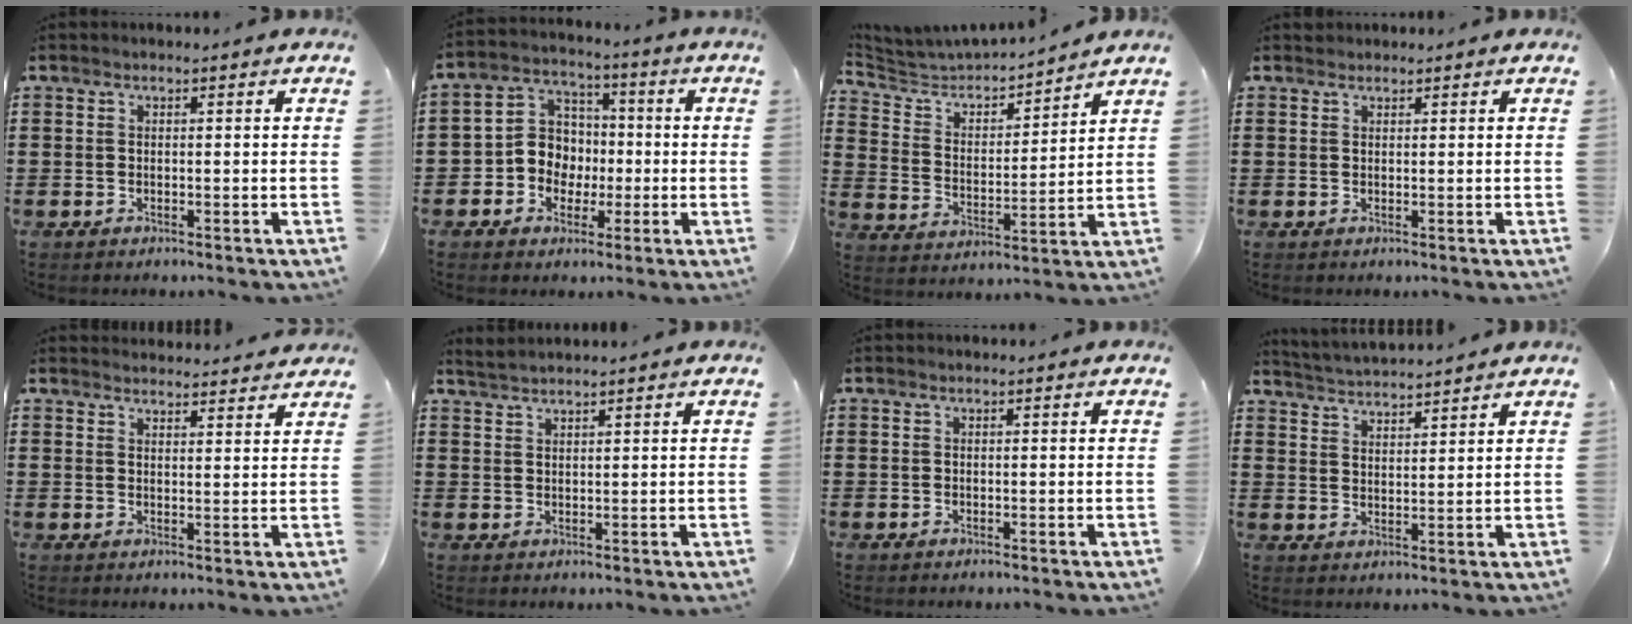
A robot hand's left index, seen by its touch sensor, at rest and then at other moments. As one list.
[{"total": 7.2, "force": [-1.1, 6.8, 2.2], "torque": [-0.076, 0.013, -0.025]}, {"total": 4.6, "force": [4.3, 1.2, 0.7], "torque": [-0.043, -0.031, 0.067]}, {"total": 0.8, "force": [0.7, 0.4, 0.0], "torque": [-0.002, 0.001, 0.015]}, {"total": 2.7, "force": [2.7, 0.1, 0.0], "torque": [0.000, -0.013, 0.050]}, {"total": 1.7, "force": [1.7, -0.3, 0.1], "torque": [-0.005, 0.002, 0.034]}, {"total": 0.0}, {"total": 3.1, "force": [3.1, -0.4, -0.3], "torque": [-0.007, -0.017, 0.054]}]